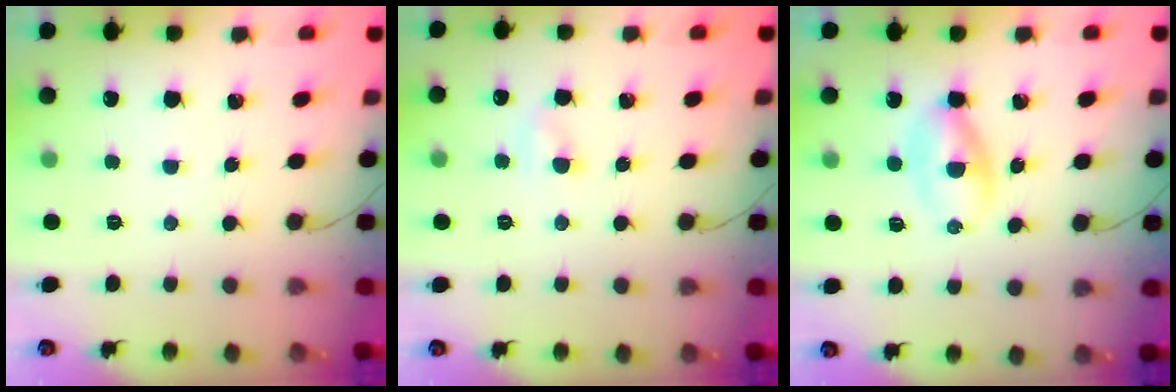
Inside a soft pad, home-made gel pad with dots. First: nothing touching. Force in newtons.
{"total": 3.0, "press": 2.8, "slide": 1.0}
{"total": 2.8, "press": 2.5, "slide": 1.3}